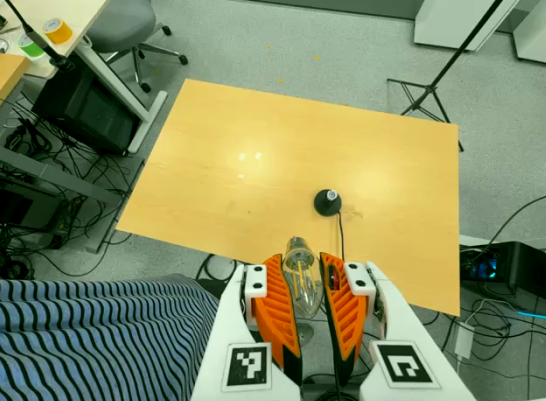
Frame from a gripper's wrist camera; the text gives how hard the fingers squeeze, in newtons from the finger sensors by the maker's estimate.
{"total": 21.5, "left": 26.0, "right": 17.0}